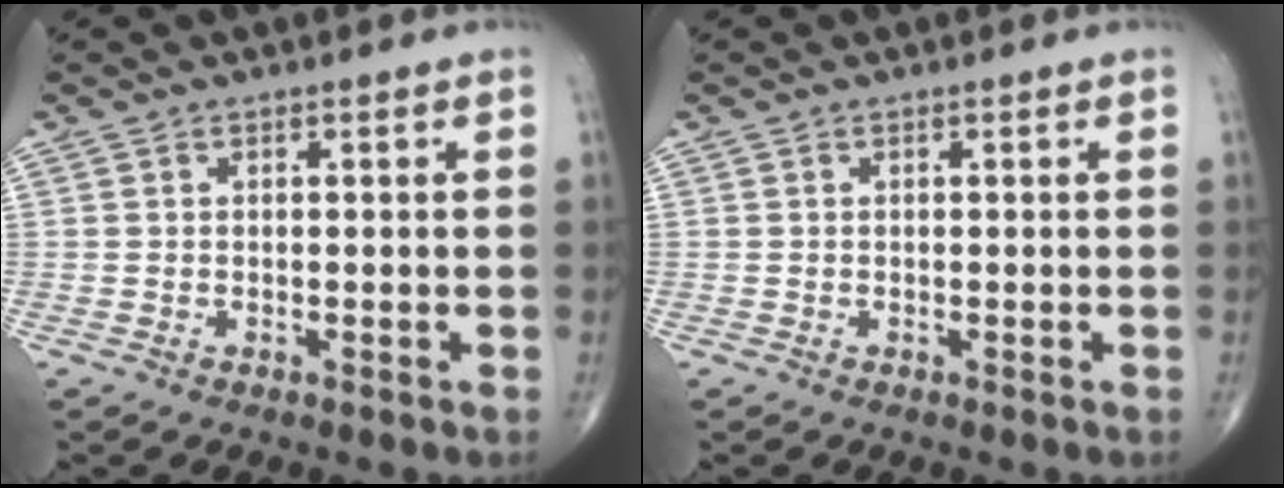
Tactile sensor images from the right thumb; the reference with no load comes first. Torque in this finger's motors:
{"motor_torque": [-0.42, 0.42, -0.14, 0.01, -0.01]}